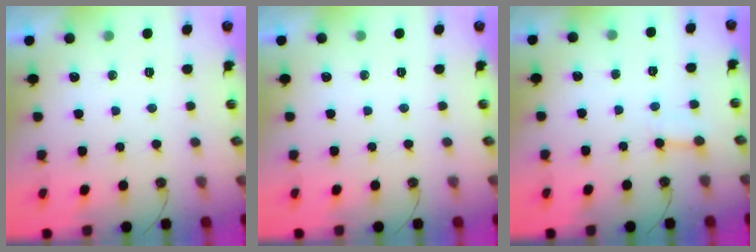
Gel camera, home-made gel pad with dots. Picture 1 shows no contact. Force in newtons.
{"total": 0.0}
{"total": 2.2, "press": 2.2, "slide": 0.5}